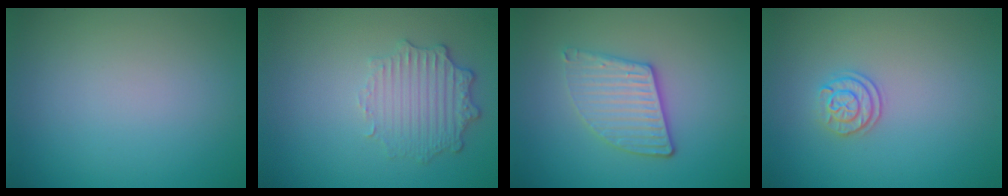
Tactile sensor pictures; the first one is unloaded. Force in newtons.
{"total": 2.9, "press": 2.4, "slide": 1.6}
{"total": 3.6, "press": 3.1, "slide": 1.8}
{"total": 2.0, "press": 1.8, "slide": 0.9}